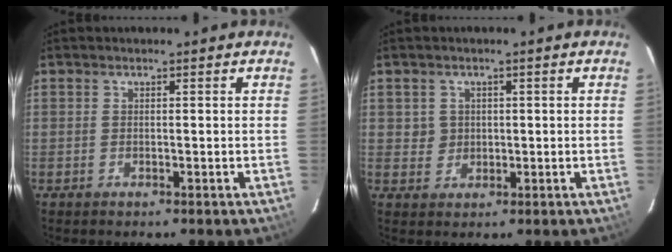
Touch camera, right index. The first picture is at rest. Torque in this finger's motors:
{"motor_torque": [-0.10, 0.04, -0.01, 0.00]}